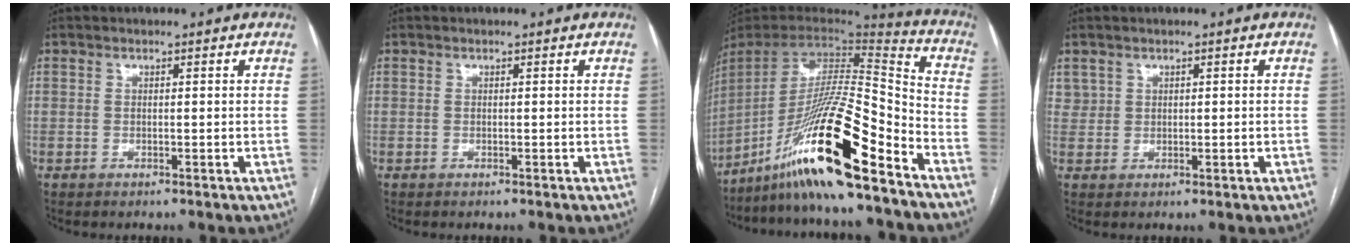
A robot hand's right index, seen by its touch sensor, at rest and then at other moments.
{"total": 0.0}
{"total": 22.4, "force": [-14.8, 0.8, 16.8], "torque": [-0.313, -0.009, -0.266]}
{"total": 1.6, "force": [0.9, 1.3, 0.2], "torque": [-0.002, 0.010, 0.021]}